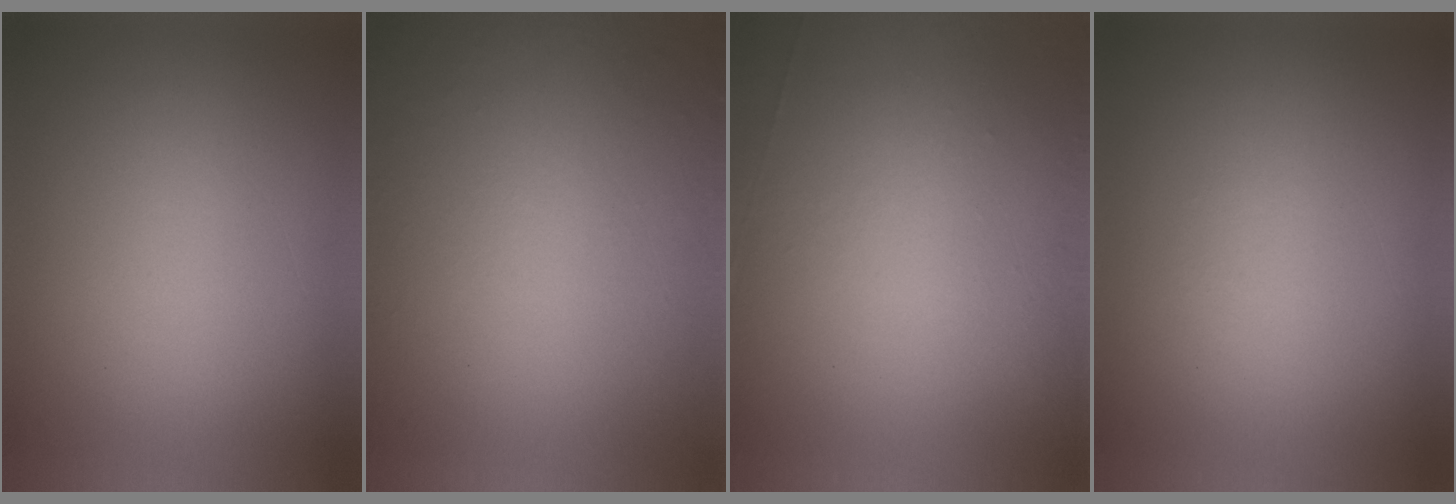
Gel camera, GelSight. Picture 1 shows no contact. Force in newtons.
{"total": 8.7}
{"total": 7.0}
{"total": 1.4}